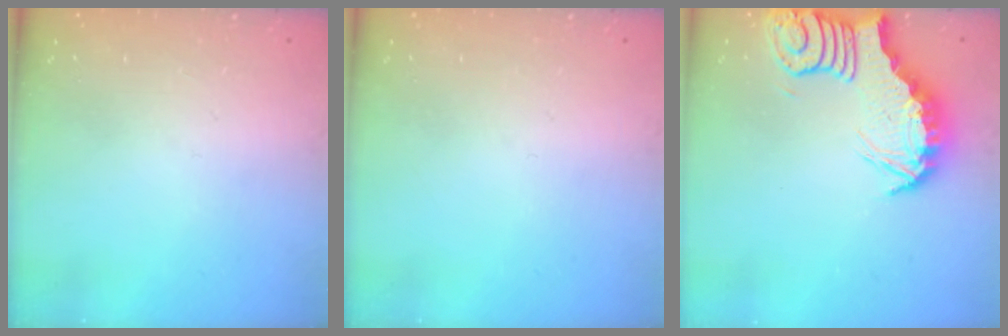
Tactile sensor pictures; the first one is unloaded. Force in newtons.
{"total": 0.0}
{"total": 5.3, "press": 5.3, "slide": 0.8}